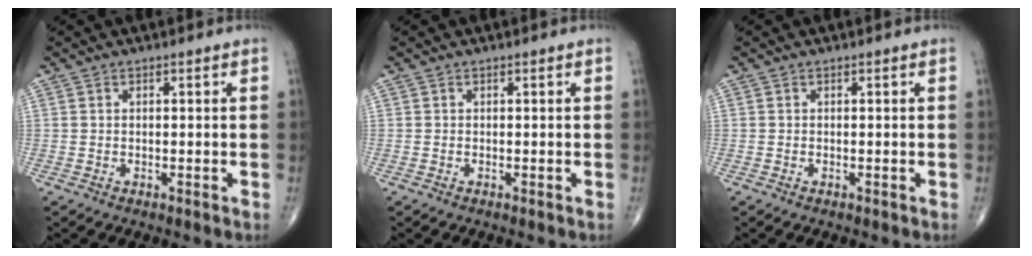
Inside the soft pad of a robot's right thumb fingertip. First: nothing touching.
{"total": 0.0}
{"total": 0.0}